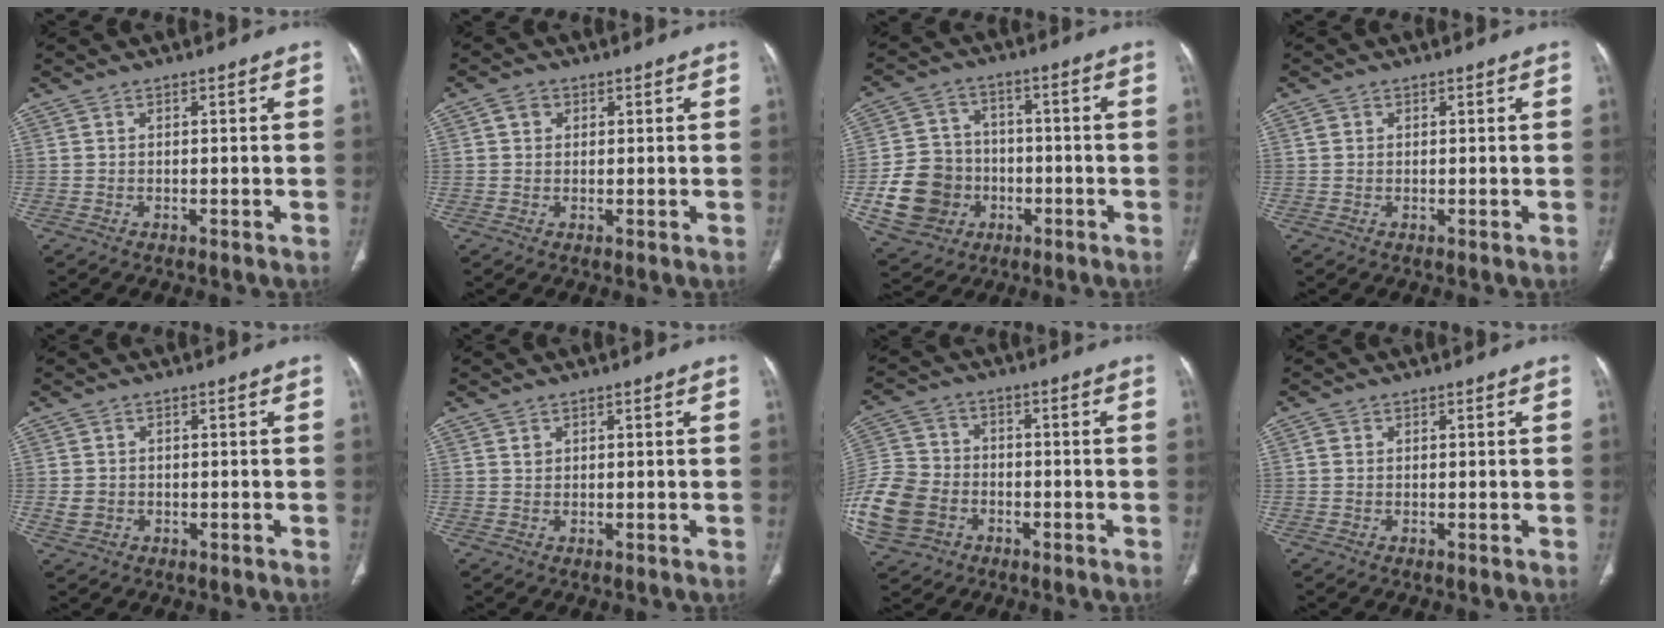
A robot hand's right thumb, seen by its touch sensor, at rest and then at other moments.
{"total": 2.3, "force": [0.7, 2.0, 1.0], "torque": [-0.005, 0.003, 0.009]}
{"total": 13.5, "force": [-3.6, 12.0, 5.2], "torque": [-0.077, 0.023, -0.053]}
{"total": 1.1, "force": [0.2, 1.0, 0.3], "torque": [0.001, 0.004, 0.003]}
{"total": 2.7, "force": [-0.5, 2.3, 1.2], "torque": [-0.020, 0.005, -0.004]}
{"total": 0.9, "force": [0.4, 0.7, 0.2], "torque": [0.004, 0.000, 0.009]}
{"total": 14.6, "force": [-4.9, 11.5, 7.5], "torque": [-0.164, 0.020, -0.090]}
{"total": 0.9, "force": [0.1, 0.8, 0.3], "torque": [0.001, 0.004, -0.001]}